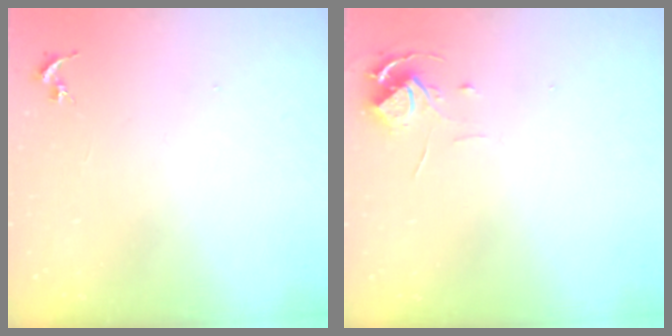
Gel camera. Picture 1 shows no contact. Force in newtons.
{"total": 5.7, "press": 5.7, "slide": 0.4}